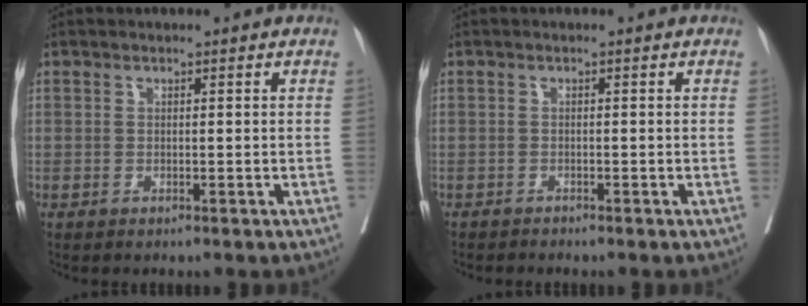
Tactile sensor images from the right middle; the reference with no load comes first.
{"total": 0.9, "force": [-0.9, 0.1, 0.0], "torque": [-0.004, -0.002, -0.016]}